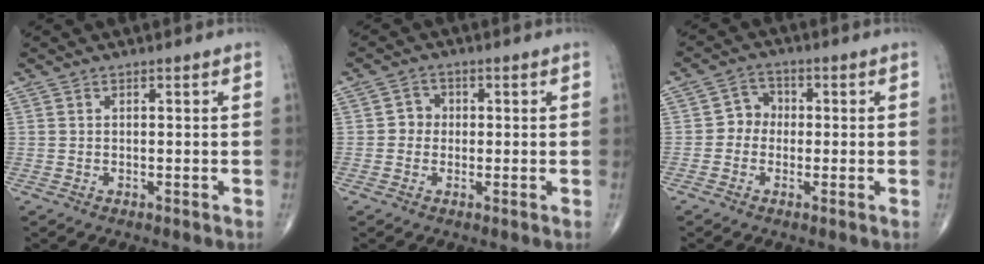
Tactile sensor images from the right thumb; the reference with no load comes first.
{"total": 2.7, "force": [-0.2, 2.6, 0.9], "torque": [0.006, 0.009, -0.010]}
{"total": 3.9, "force": [-0.6, 3.5, 1.6], "torque": [-0.003, 0.015, -0.023]}